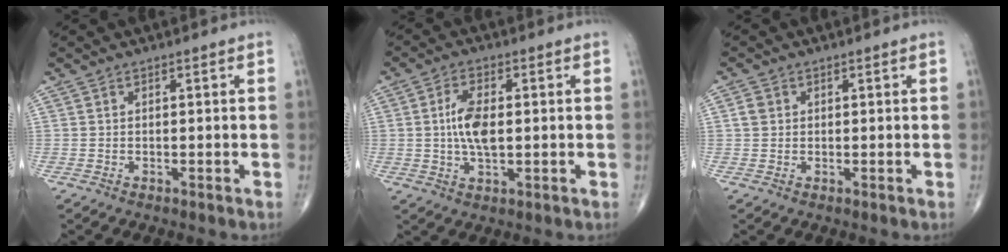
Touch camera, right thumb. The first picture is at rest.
{"total": 9.5, "force": [0.3, 4.3, 8.4], "torque": [-0.169, 0.001, 0.006]}
{"total": 2.0, "force": [0.5, 1.8, 0.9], "torque": [-0.012, 0.002, 0.008]}